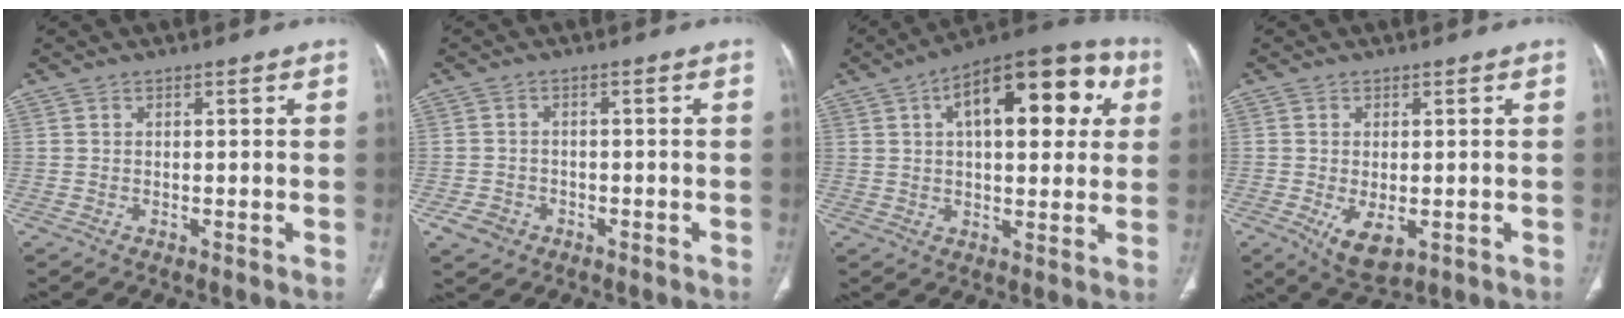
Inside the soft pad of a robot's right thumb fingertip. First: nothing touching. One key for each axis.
{"total": 3.6, "fx": -1.8, "fy": 2.8, "fz": 1.2, "tx": -0.018, "ty": 0.013, "tz": -0.025}
{"total": 20.3, "fx": 6.2, "fy": 9.7, "fz": 16.8, "tx": -0.203, "ty": 0.025, "tz": 0.082}
{"total": 6.2, "fx": -1.7, "fy": 3.3, "fz": 5.0, "tx": -0.084, "ty": -0.013, "tz": -0.014}